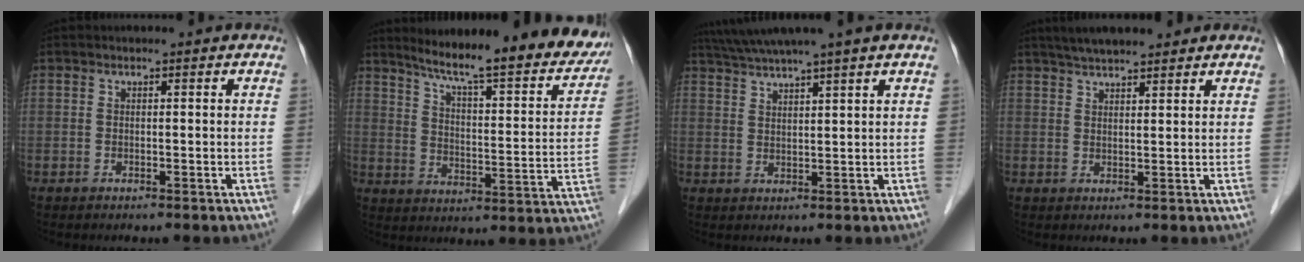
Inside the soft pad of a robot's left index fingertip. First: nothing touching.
{"total": 22.6, "force": [19.4, 2.4, 11.4], "torque": [-0.164, -0.043, 0.259]}
{"total": 7.8, "force": [6.5, -1.5, 3.9], "torque": [-0.069, 0.021, 0.106]}
{"total": 7.0, "force": [6.0, 1.2, 3.4], "torque": [-0.052, 0.029, 0.098]}